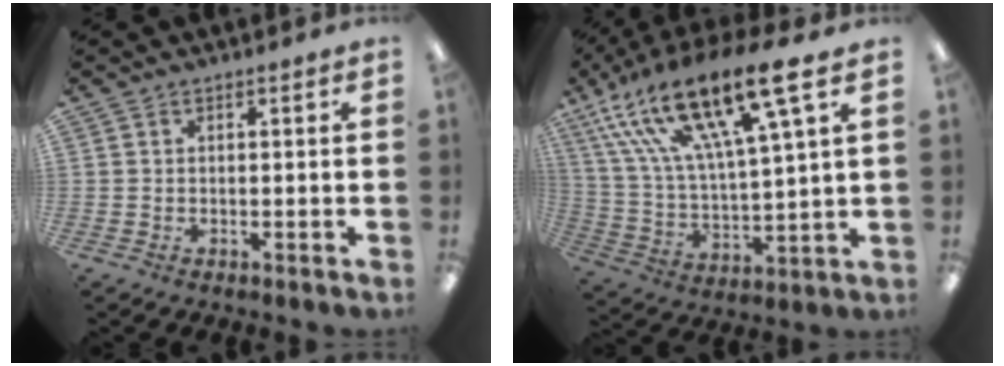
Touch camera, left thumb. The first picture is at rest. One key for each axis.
{"total": 22.1, "fx": 14.5, "fy": 5.4, "fz": 15.8, "tx": -0.308, "ty": -0.077, "tz": 0.237}